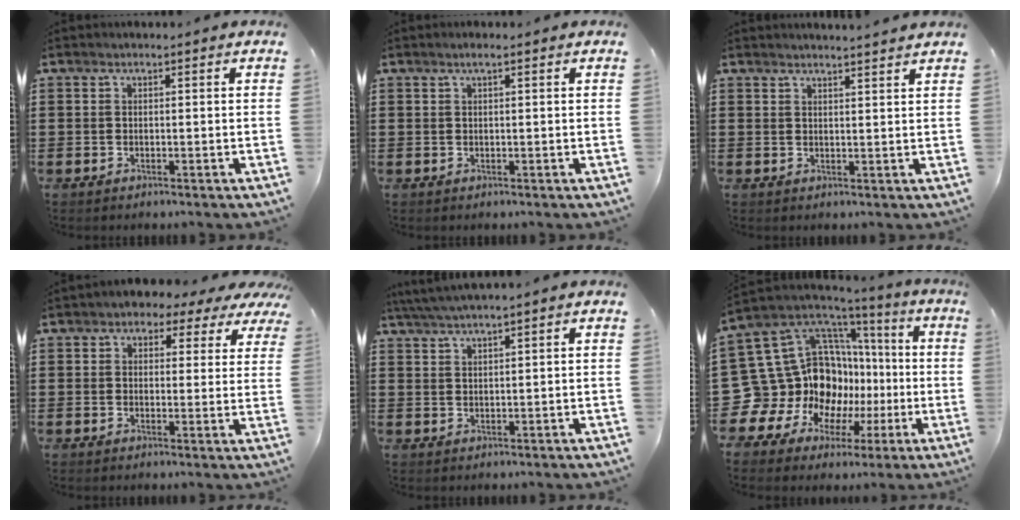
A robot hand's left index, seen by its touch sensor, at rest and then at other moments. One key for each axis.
{"total": 1.0, "fx": 0.5, "fy": 0.1, "fz": 0.8, "tx": -0.015, "ty": 0.000, "tz": 0.008}
{"total": 2.2, "fx": 2.2, "fy": -0.4, "fz": 0.3, "tx": -0.009, "ty": -0.004, "tz": 0.042}
{"total": 3.2, "fx": 2.3, "fy": 2.0, "fz": 1.0, "tx": -0.027, "ty": -0.003, "tz": 0.036}
{"total": 2.6, "fx": 2.2, "fy": -0.4, "fz": 1.3, "tx": -0.029, "ty": 0.001, "tz": 0.043}
{"total": 16.8, "fx": -1.1, "fy": 14.8, "fz": 7.9, "tx": -0.228, "ty": -0.043, "tz": 0.030}